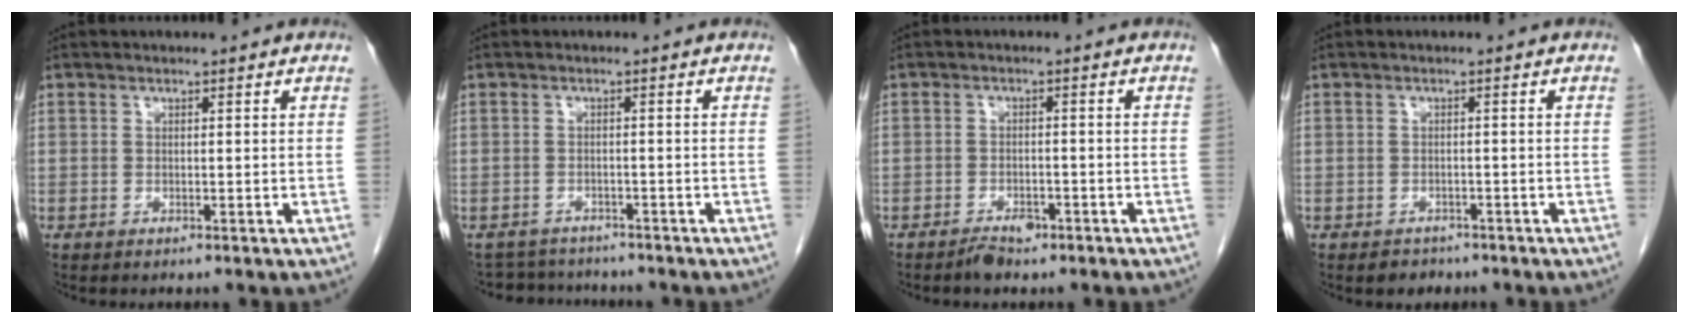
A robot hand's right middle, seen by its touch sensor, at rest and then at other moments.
{"total": 4.7, "force": [-4.5, 1.4, -0.2], "torque": [0.004, 0.006, -0.067]}
{"total": 2.9, "force": [-2.1, 1.3, 1.4], "torque": [-0.024, 0.002, -0.028]}
{"total": 2.1, "force": [-1.5, 1.4, 0.3], "torque": [-0.008, 0.004, -0.019]}